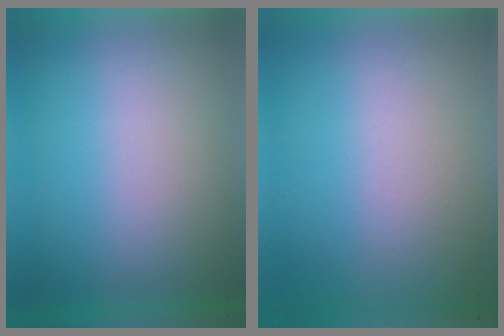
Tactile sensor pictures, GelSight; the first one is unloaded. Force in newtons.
{"total": 8.1}